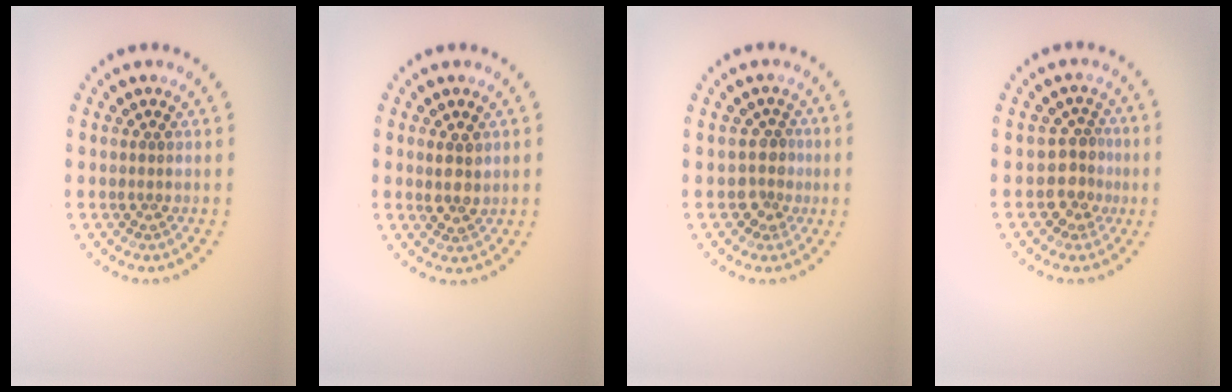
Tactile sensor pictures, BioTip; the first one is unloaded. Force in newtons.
{"total": 2.0, "press": 1.9, "slide": 0.7}
{"total": 2.2, "press": 1.6, "slide": 1.5}
{"total": 2.6, "press": 2.1, "slide": 1.6}